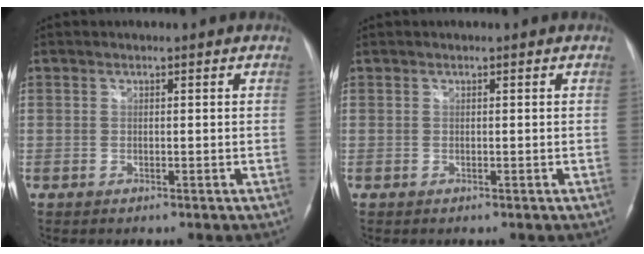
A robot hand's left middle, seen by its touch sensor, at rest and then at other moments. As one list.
[{"total": 0.0}]